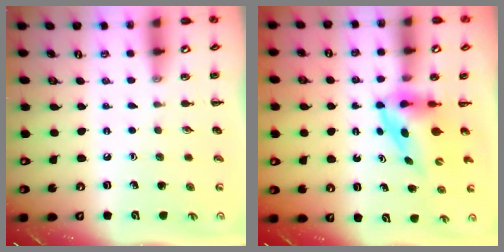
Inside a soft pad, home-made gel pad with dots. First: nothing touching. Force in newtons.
{"total": 3.9, "press": 3.8, "slide": 0.6}